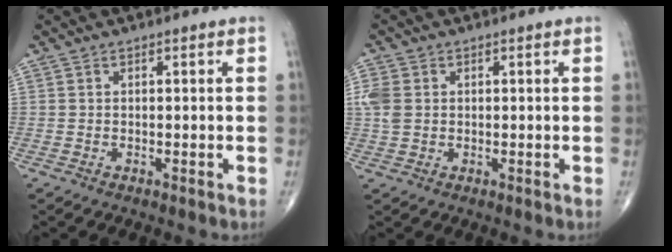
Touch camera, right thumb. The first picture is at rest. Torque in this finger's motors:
{"motor_torque": [0.60, 0.58, 0.37, 0.00, 0.02]}